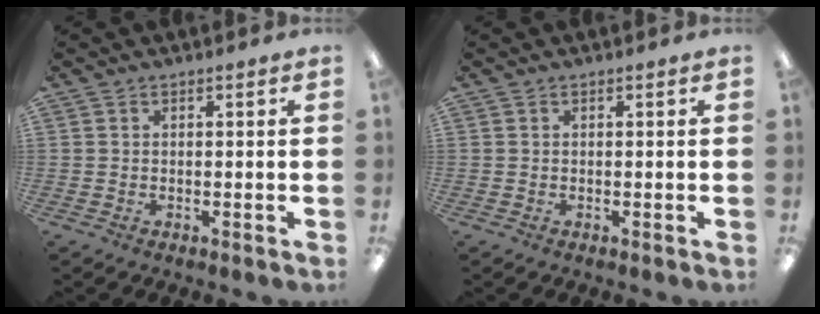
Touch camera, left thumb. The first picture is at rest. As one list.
[{"total": 0.0}]